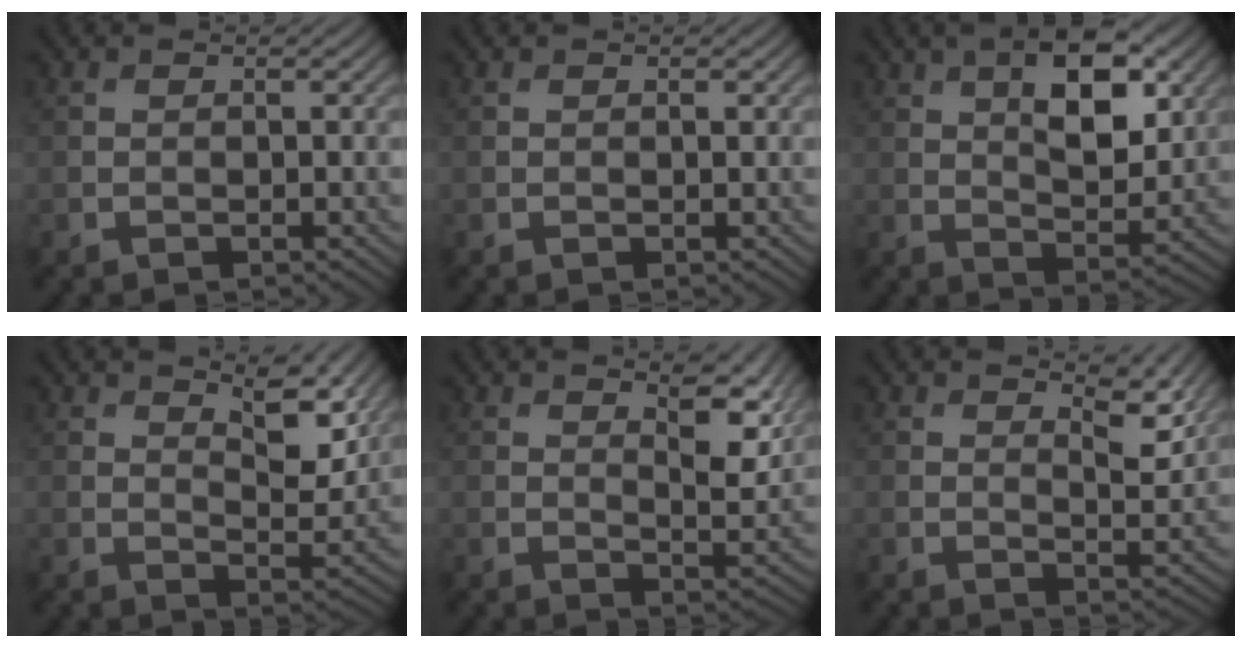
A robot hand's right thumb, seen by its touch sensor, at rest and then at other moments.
{"total": 0.0}
{"total": 10.6, "force": [4.0, 4.8, 8.5], "torque": [-0.135, 0.004, 0.062]}
{"total": 5.7, "force": [3.6, 2.0, 4.1], "torque": [-0.072, -0.011, 0.059]}
{"total": 5.9, "force": [3.3, 2.0, 4.4], "torque": [-0.075, -0.005, 0.054]}
{"total": 4.4, "force": [3.1, 1.3, 2.8], "torque": [-0.054, -0.010, 0.049]}